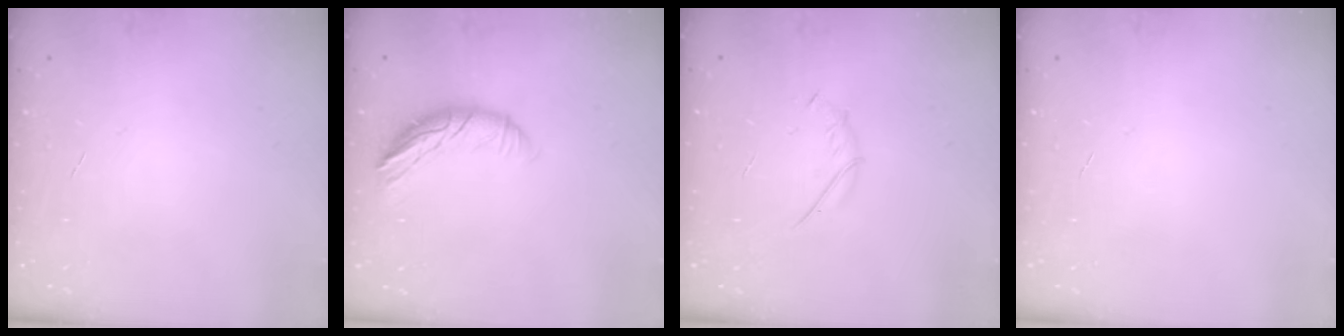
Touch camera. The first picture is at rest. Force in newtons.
{"total": 10.2, "press": 10.2, "slide": 0.1}
{"total": 1.9, "press": 1.8, "slide": 0.6}
{"total": 0.0}